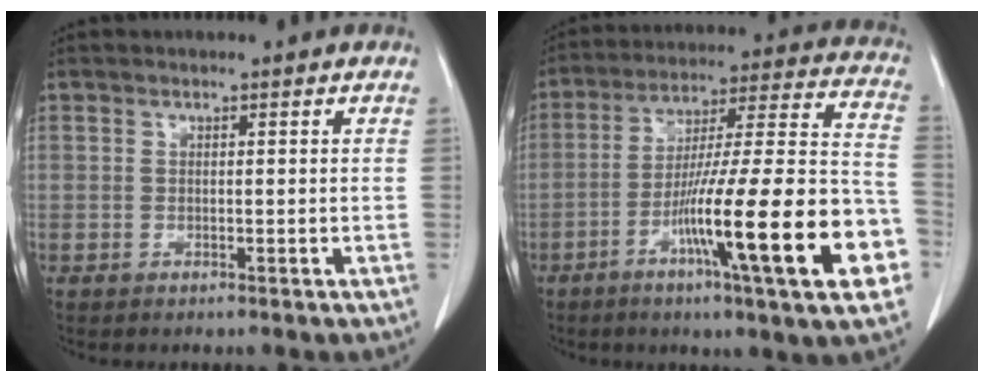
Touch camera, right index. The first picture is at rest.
{"total": 24.6, "force": [-9.0, 1.0, 22.9], "torque": [-0.304, -0.009, -0.142]}